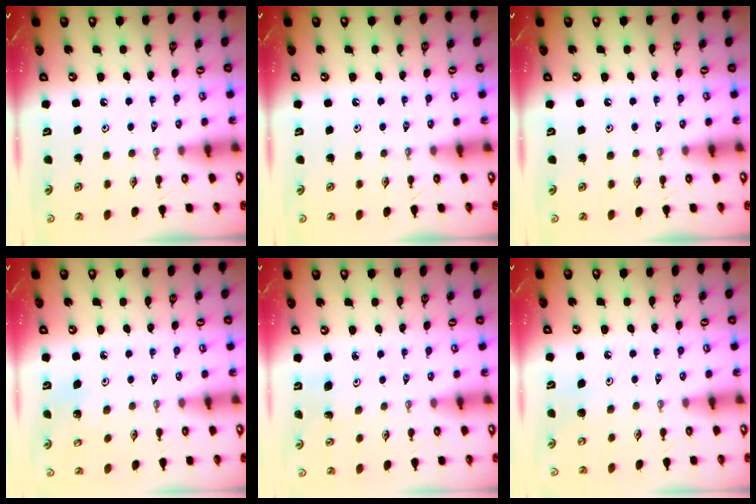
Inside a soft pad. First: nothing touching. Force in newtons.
{"total": 0.0}
{"total": 0.0}
{"total": 3.2, "press": 3.1, "slide": 0.4}
{"total": 4.7, "press": 4.7, "slide": 0.4}
{"total": 5.3, "press": 5.1, "slide": 1.6}